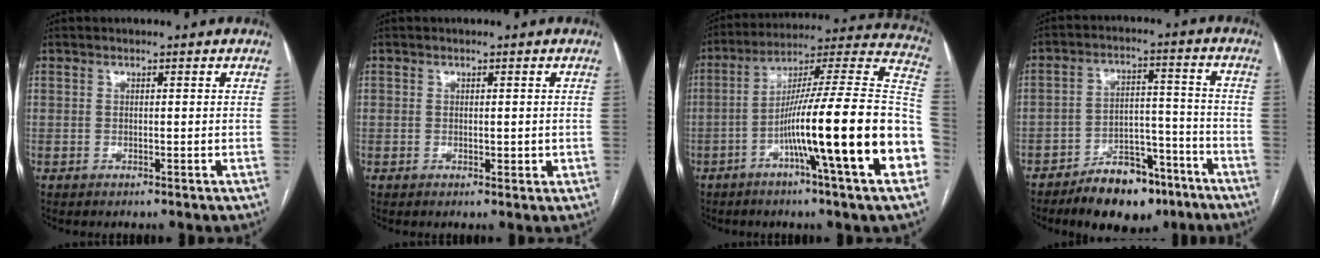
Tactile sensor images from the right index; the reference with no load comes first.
{"total": 1.7, "force": [-0.1, 1.2, 1.1], "torque": [-0.012, 0.003, 0.003]}
{"total": 24.6, "force": [-7.2, -0.2, 23.5], "torque": [-0.286, 0.004, -0.123]}
{"total": 11.6, "force": [-8.4, 5.2, 6.1], "torque": [-0.089, 0.022, -0.133]}